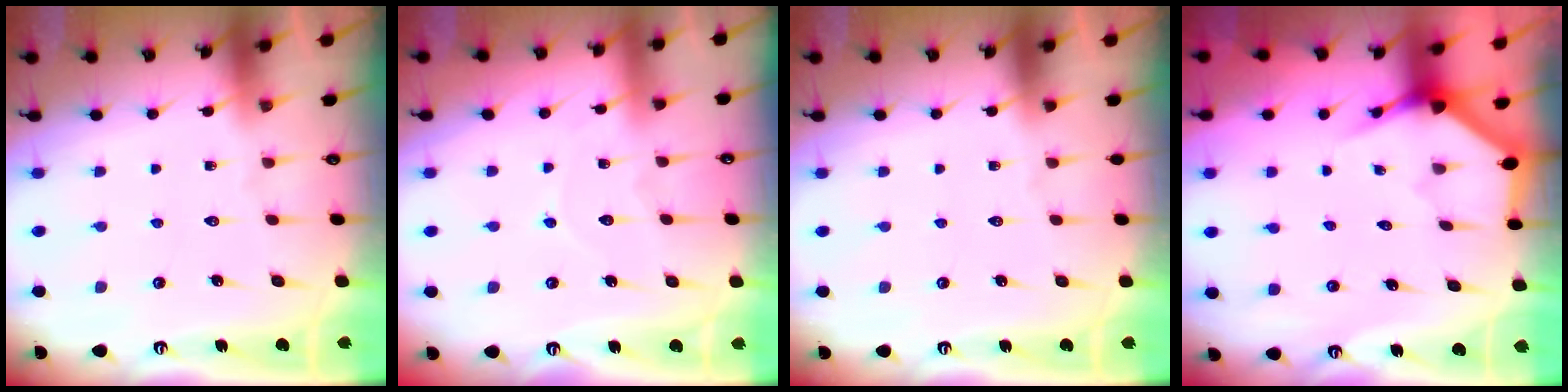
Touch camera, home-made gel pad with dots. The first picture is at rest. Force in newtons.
{"total": 5.1, "press": 5.1, "slide": 0.5}
{"total": 0.0}
{"total": 3.6, "press": 3.6, "slide": 0.2}